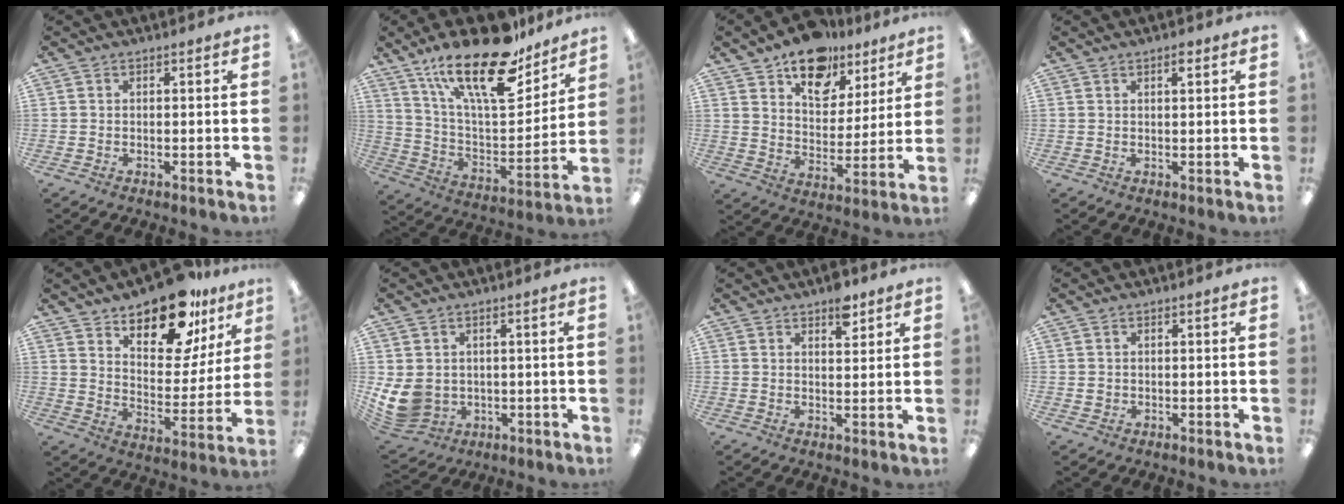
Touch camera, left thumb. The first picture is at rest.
{"total": 24.9, "force": [16.9, 9.3, 15.8], "torque": [-0.255, -0.098, 0.287]}
{"total": 14.7, "force": [11.0, 8.2, 5.4], "torque": [-0.078, -0.068, 0.199]}
{"total": 1.7, "force": [1.3, 0.6, 0.9], "torque": [-0.011, -0.003, 0.021]}
{"total": 18.0, "force": [14.0, 7.5, 8.4], "torque": [-0.127, -0.092, 0.241]}
{"total": 8.4, "force": [0.5, 7.4, 4.0], "torque": [-0.104, -0.001, 0.015]}
{"total": 5.6, "force": [3.8, 2.7, 3.2], "torque": [-0.030, -0.022, 0.060]}
{"total": 1.0, "force": [0.2, 0.9, 0.2], "torque": [-0.005, 0.004, 0.003]}